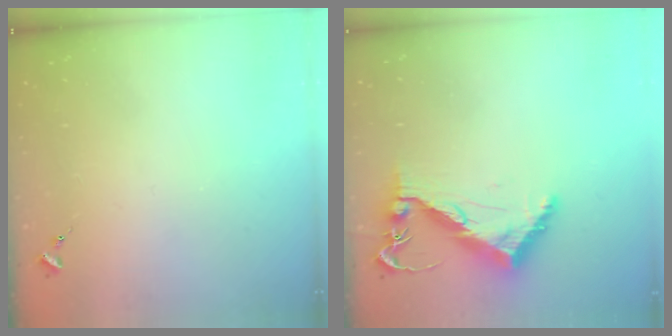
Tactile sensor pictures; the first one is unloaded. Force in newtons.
{"total": 9.7, "press": 9.6, "slide": 1.4}